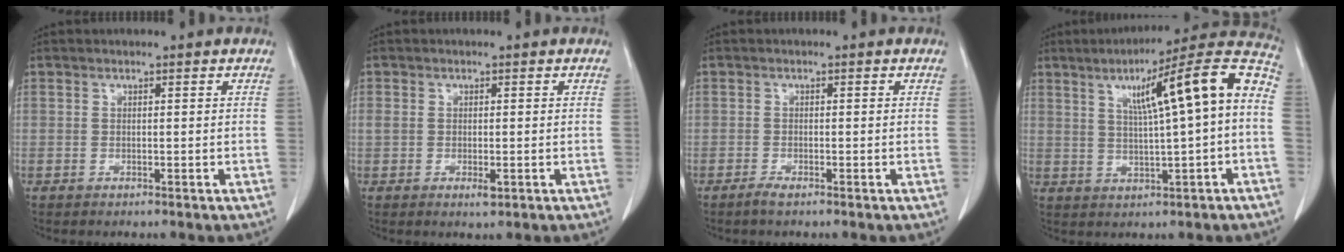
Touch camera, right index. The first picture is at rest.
{"total": 2.6, "force": [-0.6, 1.2, 2.2], "torque": [-0.044, -0.001, -0.005]}
{"total": 1.3, "force": [-1.0, 0.0, 0.8], "torque": [-0.020, -0.003, -0.021]}
{"total": 15.2, "force": [2.3, 0.9, 15.0], "torque": [-0.213, 0.036, 0.033]}